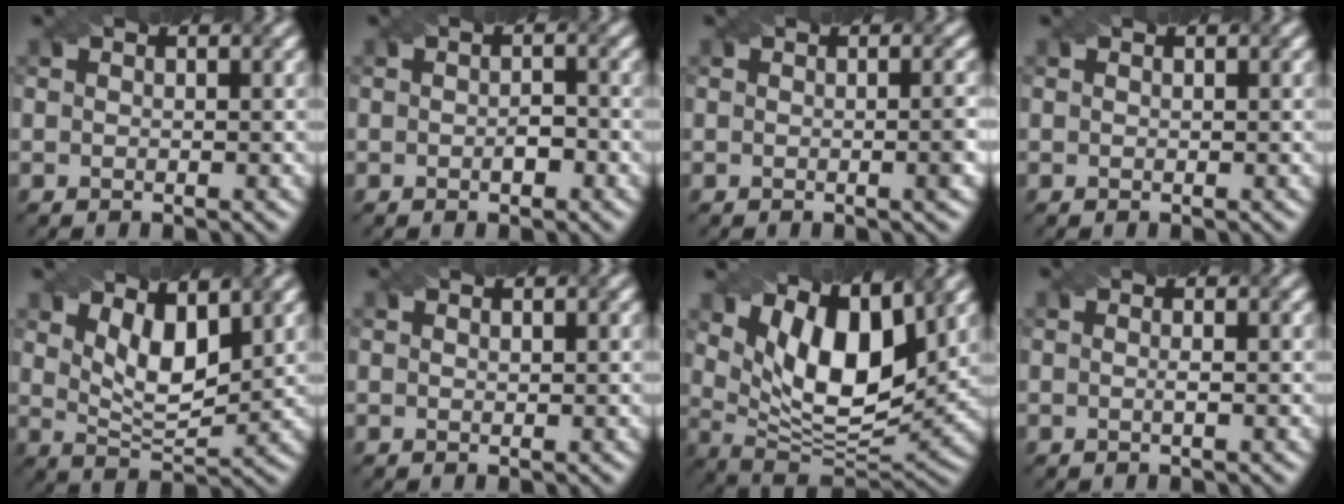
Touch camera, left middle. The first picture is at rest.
{"total": 1.3, "force": [-0.5, 0.6, 1.0], "torque": [-0.017, 0.001, -0.007]}
{"total": 1.5, "force": [-0.3, 0.2, 1.5], "torque": [-0.017, 0.001, -0.007]}
{"total": 0.0}
{"total": 4.8, "force": [2.2, 2.0, 3.7], "torque": [-0.077, -0.010, 0.040]}
{"total": 0.0}
{"total": 10.4, "force": [4.5, 4.5, 8.3], "torque": [-0.143, -0.003, 0.077]}
{"total": 0.7, "force": [-0.2, 0.0, 0.6], "torque": [-0.012, -0.001, -0.004]}